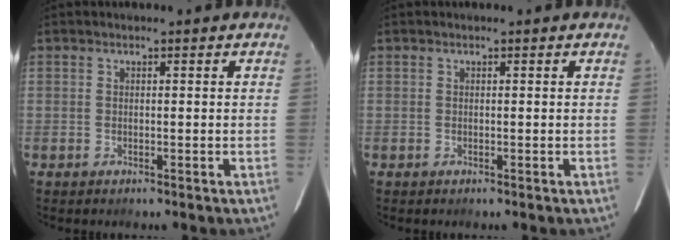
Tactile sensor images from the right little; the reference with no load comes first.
{"total": 0.0}